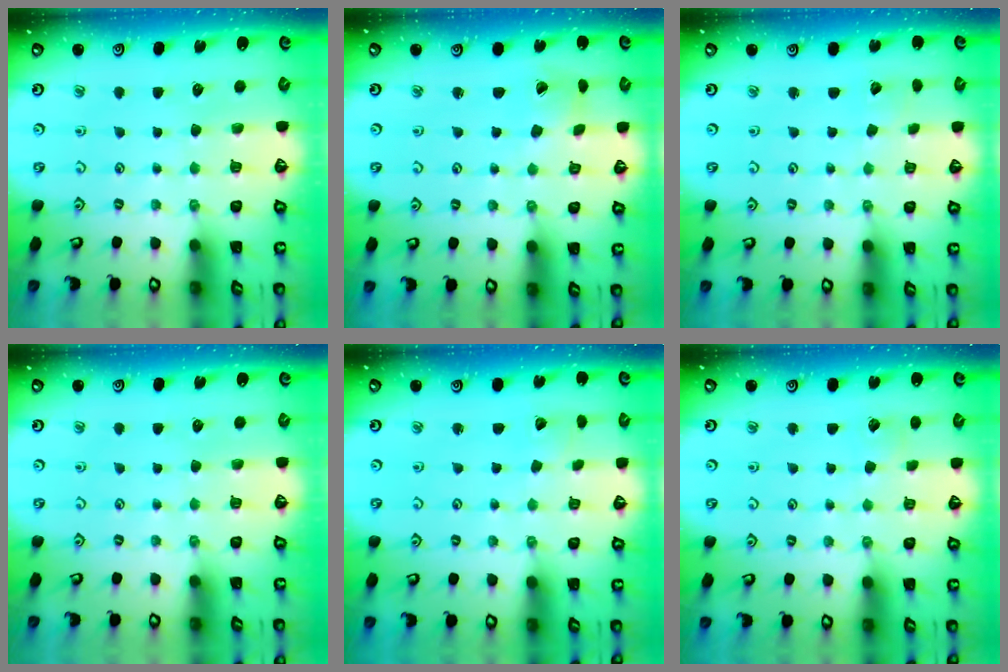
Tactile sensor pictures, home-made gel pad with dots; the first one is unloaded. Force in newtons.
{"total": 1.8, "press": 1.7, "slide": 0.2}
{"total": 1.9, "press": 1.9, "slide": 0.2}
{"total": 0.0}
{"total": 2.8, "press": 2.8, "slide": 0.1}
{"total": 2.0, "press": 2.0, "slide": 0.1}